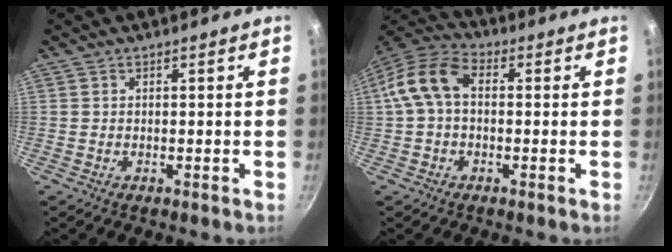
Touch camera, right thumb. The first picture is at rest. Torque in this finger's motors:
{"motor_torque": [0.65, 0.89, 0.53, -0.50, 0.08]}